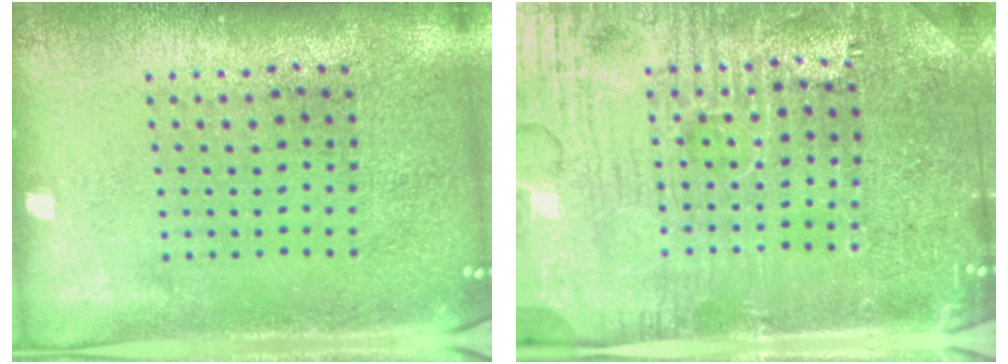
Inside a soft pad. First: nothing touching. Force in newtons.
{"total": 5.0, "press": 4.8, "slide": 1.6}